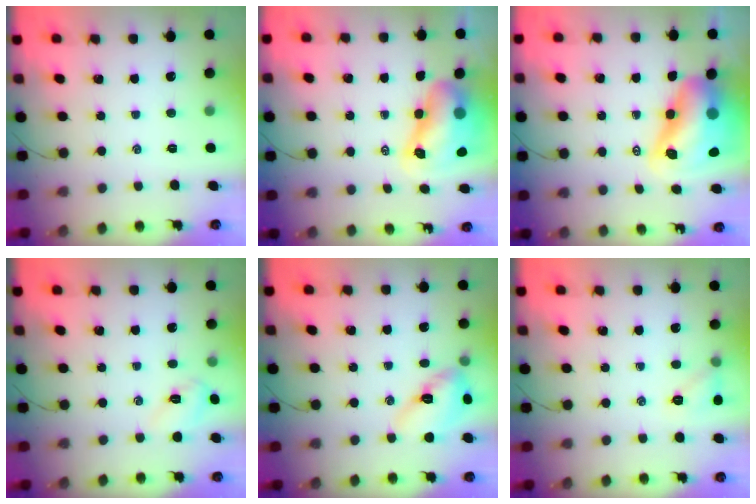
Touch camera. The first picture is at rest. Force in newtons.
{"total": 11.3, "press": 10.8, "slide": 3.4}
{"total": 15.7, "press": 15.0, "slide": 4.4}
{"total": 3.6, "press": 3.5, "slide": 0.9}
{"total": 11.2, "press": 11.1, "slide": 1.2}
{"total": 6.3, "press": 6.0, "slide": 1.9}